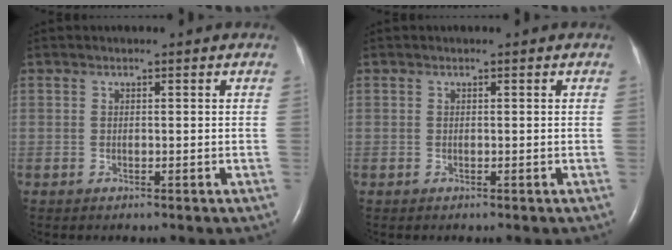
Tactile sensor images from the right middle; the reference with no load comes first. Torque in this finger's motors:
{"motor_torque": [-0.08, 0.02, -0.03, 0.00]}